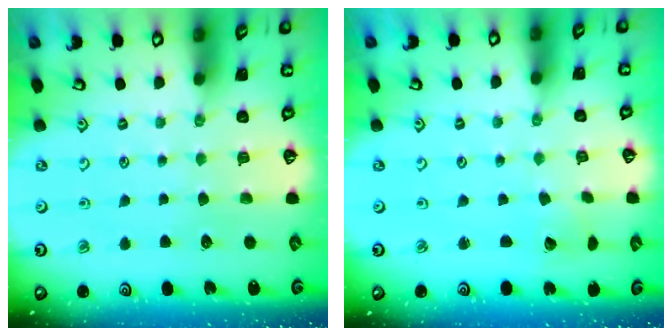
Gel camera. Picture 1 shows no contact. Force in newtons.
{"total": 2.1, "press": 2.1, "slide": 0.2}